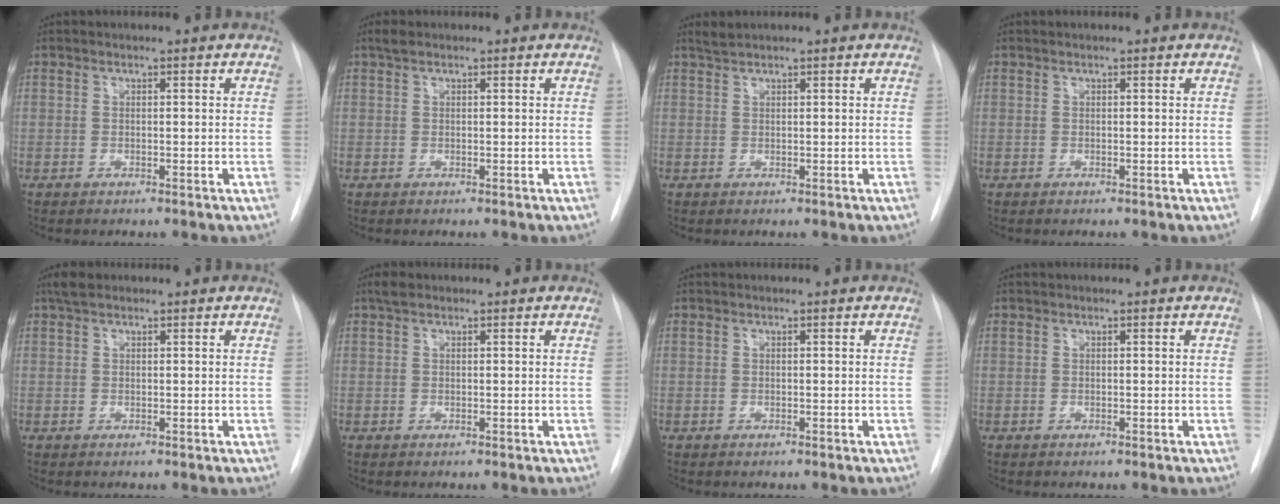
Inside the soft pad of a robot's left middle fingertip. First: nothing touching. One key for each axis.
{"total": 1.1, "fx": 0.8, "fy": 0.5, "fz": 0.6, "tx": -0.013, "ty": 0.014, "tz": 0.015}
{"total": 1.0, "fx": 1.0, "fy": -0.1, "fz": 0.2, "tx": -0.007, "ty": 0.007, "tz": 0.023}
{"total": 0.0}
{"total": 2.1, "fx": 1.5, "fy": 0.9, "fz": 1.1, "tx": -0.022, "ty": 0.016, "tz": 0.028}
{"total": 1.4, "fx": 1.0, "fy": 0.7, "fz": 0.7, "tx": -0.015, "ty": 0.014, "tz": 0.017}
{"total": 0.0}
{"total": 0.0}